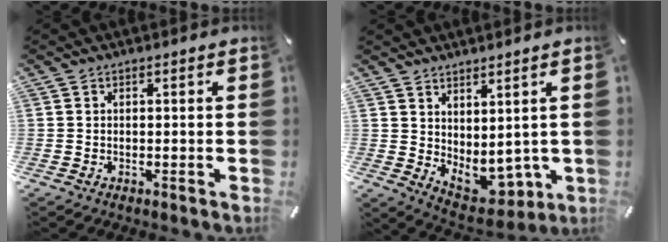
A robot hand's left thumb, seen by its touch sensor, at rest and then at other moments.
{"total": 5.3, "force": [2.3, 4.1, 2.5], "torque": [-0.025, -0.044, 0.056]}